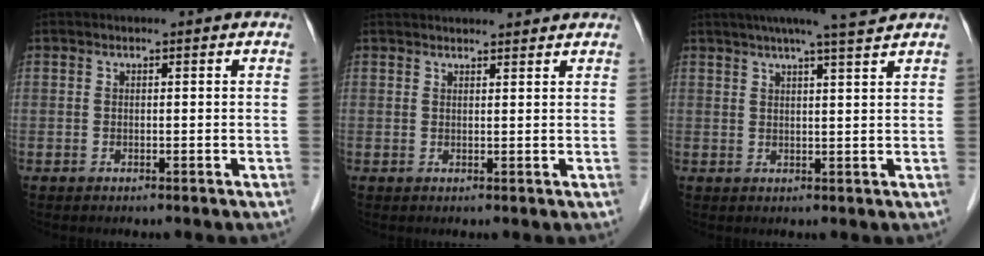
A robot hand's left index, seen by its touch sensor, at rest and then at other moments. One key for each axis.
{"total": 10.3, "fx": 9.7, "fy": 1.5, "fz": 3.1, "tx": -0.035, "ty": 0.033, "tz": 0.123}
{"total": 8.2, "fx": 7.1, "fy": -1.1, "fz": 4.1, "tx": -0.065, "ty": 0.008, "tz": 0.092}